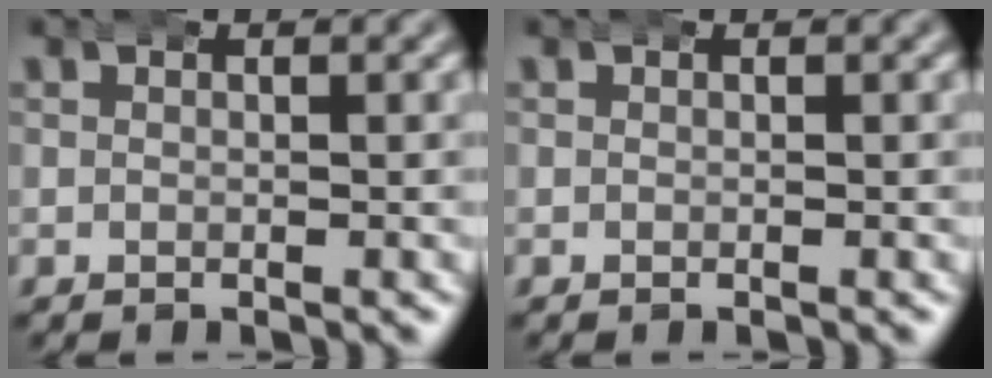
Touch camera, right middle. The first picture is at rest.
{"total": 0.0}